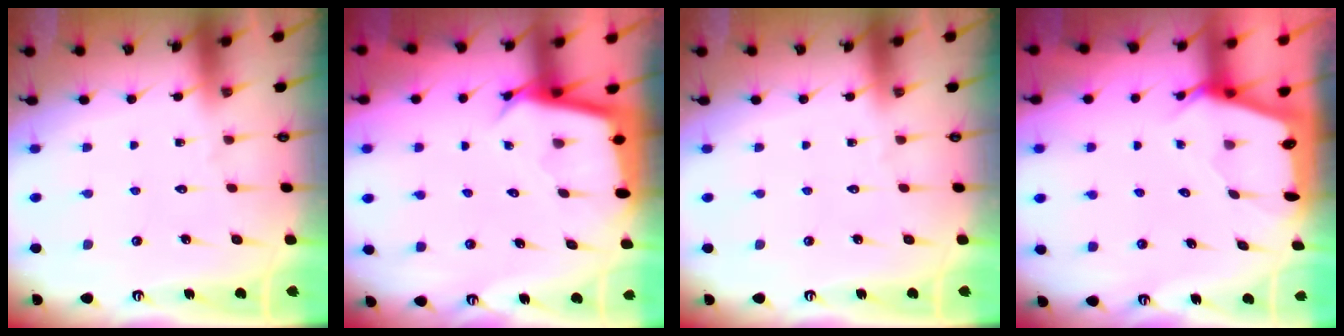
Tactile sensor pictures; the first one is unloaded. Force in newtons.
{"total": 3.0, "press": 3.0, "slide": 0.0}
{"total": 0.0}
{"total": 2.5, "press": 2.5, "slide": 0.3}